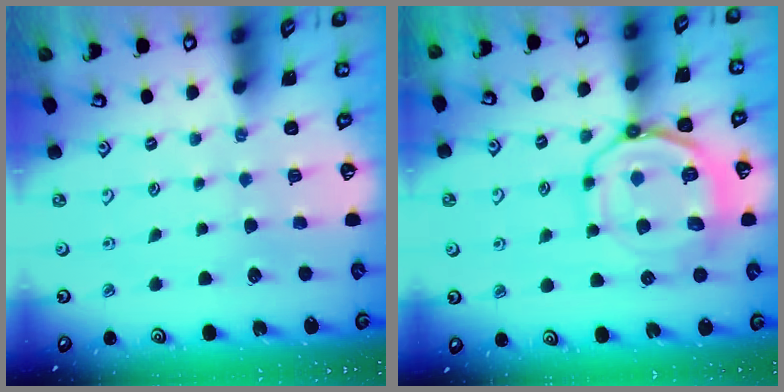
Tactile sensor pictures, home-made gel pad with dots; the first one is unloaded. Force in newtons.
{"total": 13.7, "press": 13.6, "slide": 1.5}